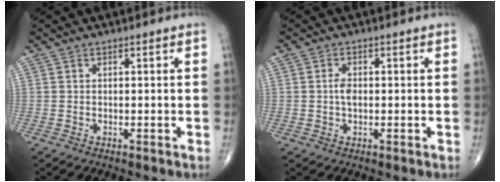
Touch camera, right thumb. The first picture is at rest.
{"total": 2.4, "force": [-0.1, 1.4, 1.9], "torque": [-0.034, 0.002, -0.003]}